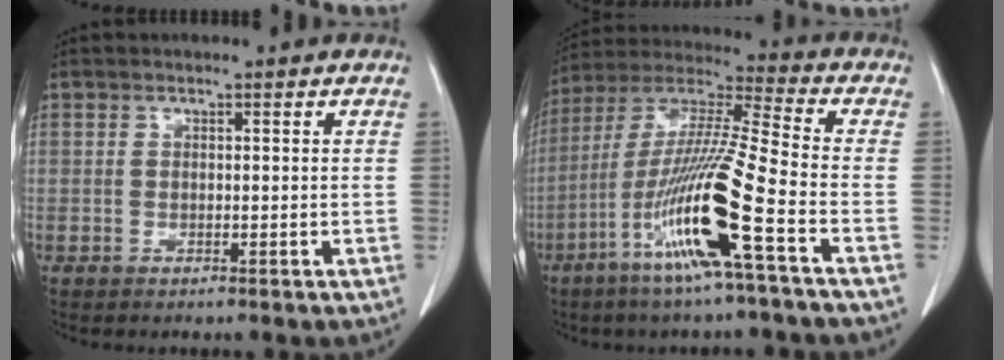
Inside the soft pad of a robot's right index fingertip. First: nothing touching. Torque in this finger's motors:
{"motor_torque": [1.99, -0.15, 1.05, 0.21]}